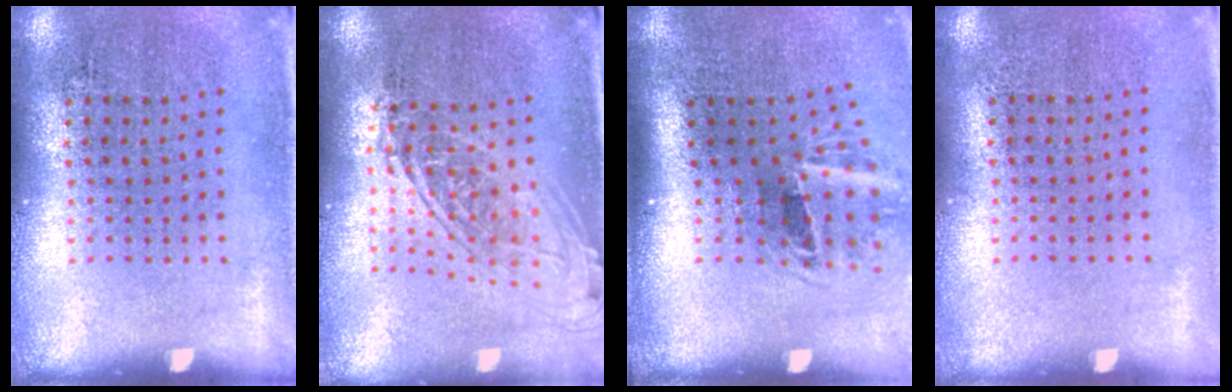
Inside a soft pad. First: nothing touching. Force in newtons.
{"total": 1.8, "press": 1.4, "slide": 1.1}
{"total": 2.0, "press": 1.2, "slide": 1.6}
{"total": 0.0}